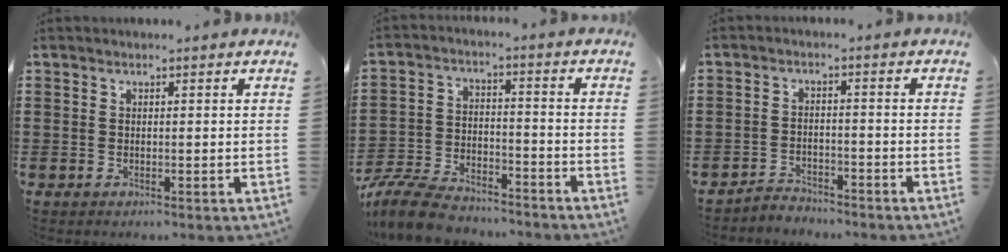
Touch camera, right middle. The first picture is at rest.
{"total": 8.9, "force": [-8.3, 1.6, 2.7], "torque": [-0.061, 0.018, -0.164]}
{"total": 2.9, "force": [-2.8, 0.5, -0.3], "torque": [-0.003, 0.003, -0.062]}